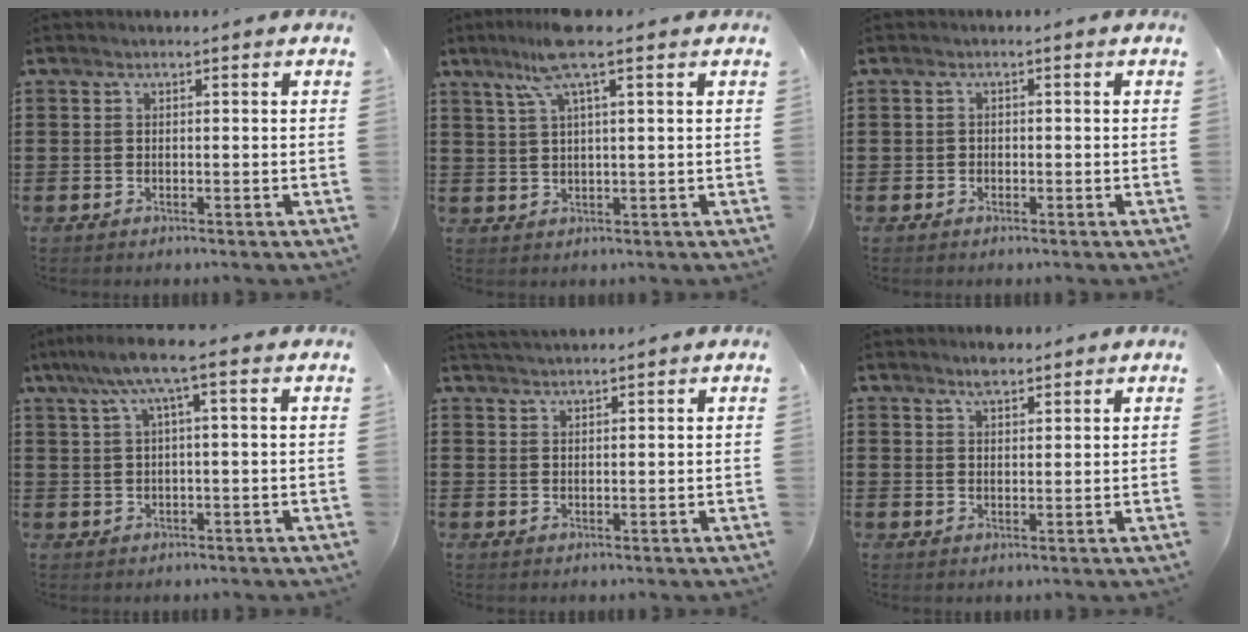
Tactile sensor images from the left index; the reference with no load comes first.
{"total": 7.3, "force": [3.9, 0.7, 6.1], "torque": [-0.134, 0.007, 0.066]}
{"total": 0.8, "force": [-0.4, 0.7, 0.1], "torque": [-0.005, 0.002, -0.011]}
{"total": 5.7, "force": [1.7, 0.3, 5.4], "torque": [-0.115, 0.002, 0.024]}
{"total": 1.6, "force": [1.6, -0.1, 0.1], "torque": [-0.005, 0.003, 0.032]}
{"total": 2.7, "force": [2.3, 0.8, 1.1], "torque": [-0.025, 0.003, 0.044]}